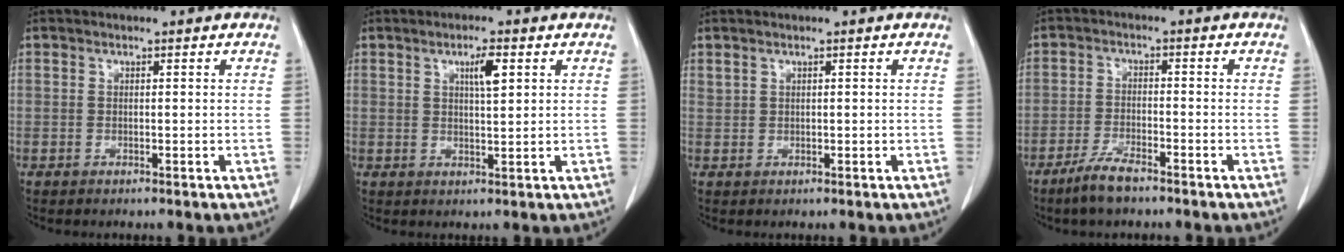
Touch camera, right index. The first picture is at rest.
{"total": 3.7, "force": [1.5, 0.6, 3.3], "torque": [-0.055, 0.000, 0.025]}
{"total": 1.8, "force": [1.5, 0.8, 0.5], "torque": [-0.009, 0.006, 0.037]}
{"total": 5.0, "force": [-3.9, 1.0, 3.0], "torque": [-0.064, -0.005, -0.073]}